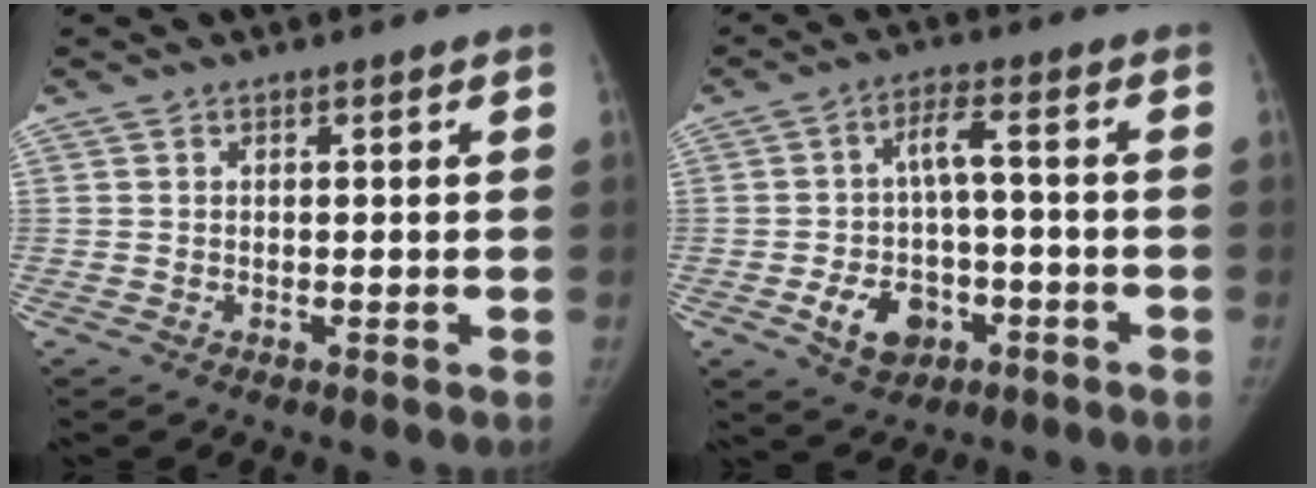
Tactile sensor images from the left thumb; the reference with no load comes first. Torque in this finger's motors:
{"motor_torque": [0.23, 0.28, 1.18, 0.39, 0.07]}